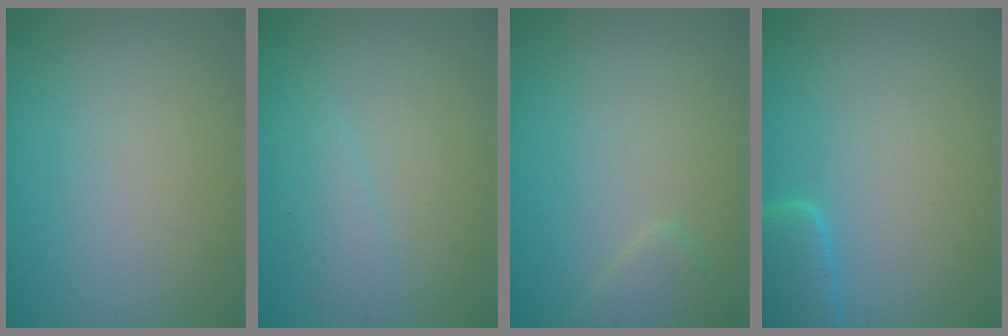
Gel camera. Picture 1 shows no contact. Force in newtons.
{"total": 1.6, "press": 1.6, "slide": 0.1}
{"total": 1.6, "press": 1.6, "slide": 0.1}
{"total": 3.9, "press": 3.9, "slide": 0.4}